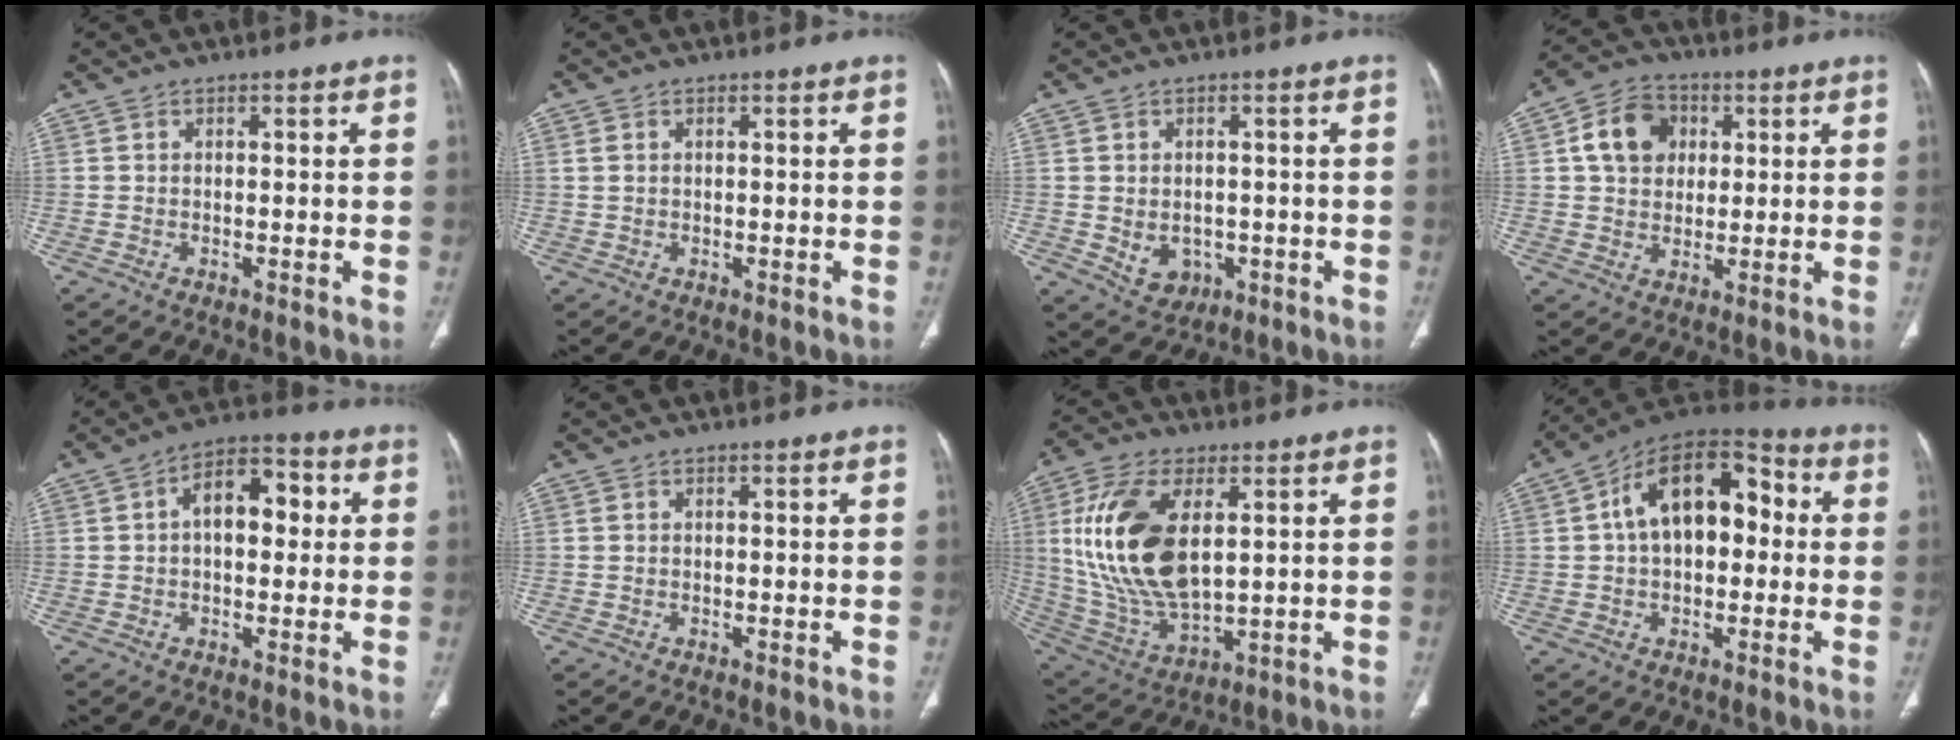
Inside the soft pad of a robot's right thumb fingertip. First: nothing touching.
{"total": 1.2, "force": [0.4, 0.8, 0.8], "torque": [-0.022, 0.008, 0.015]}
{"total": 5.5, "force": [-1.0, 4.5, 3.1], "torque": [-0.032, 0.005, 0.004]}
{"total": 10.1, "force": [2.5, 8.0, 5.5], "torque": [-0.072, 0.003, 0.038]}
{"total": 10.0, "force": [1.6, 5.8, 8.0], "torque": [-0.098, 0.028, 0.018]}
{"total": 0.0}
{"total": 20.3, "force": [4.2, 10.5, 16.8], "torque": [-0.342, -0.020, 0.088]}
{"total": 17.5, "force": [2.3, 10.5, 13.8], "torque": [-0.191, 0.044, 0.029]}